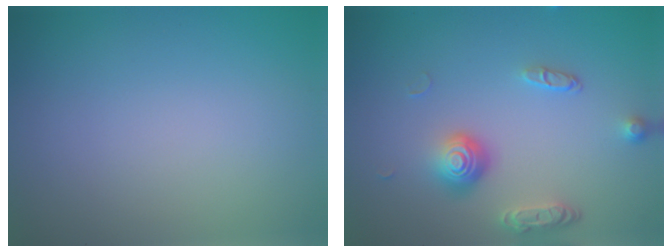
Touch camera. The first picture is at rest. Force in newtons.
{"total": 3.7, "press": 2.8, "slide": 2.5}